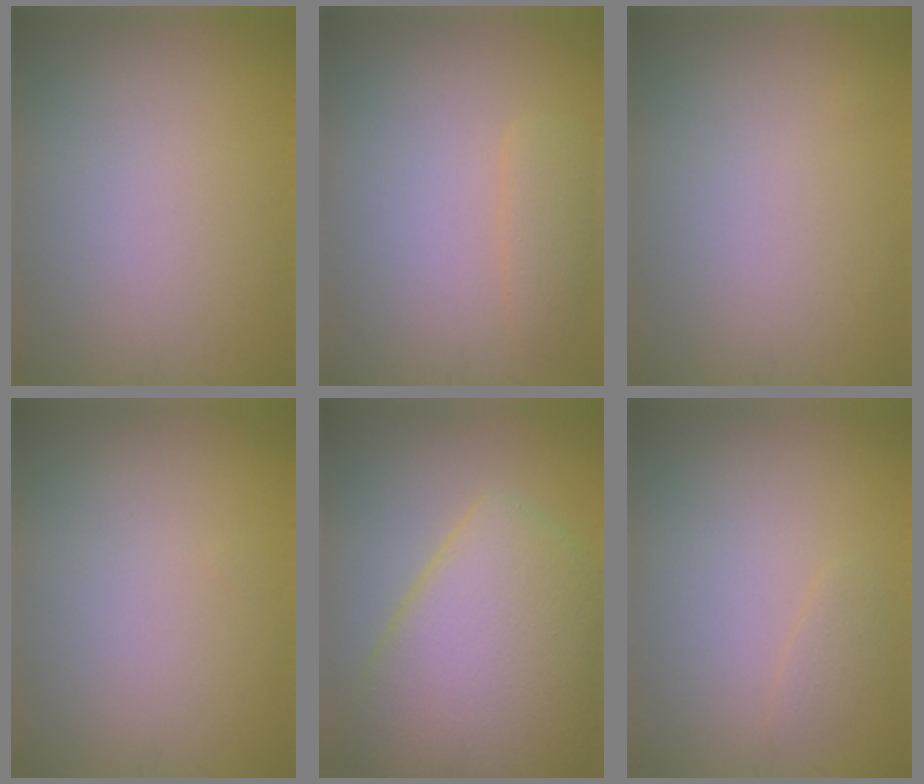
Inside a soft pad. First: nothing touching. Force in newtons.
{"total": 1.8, "press": 1.8, "slide": 0.2}
{"total": 0.0}
{"total": 0.0}
{"total": 10.5, "press": 10.5, "slide": 0.4}
{"total": 0.9, "press": 0.9, "slide": 0.1}